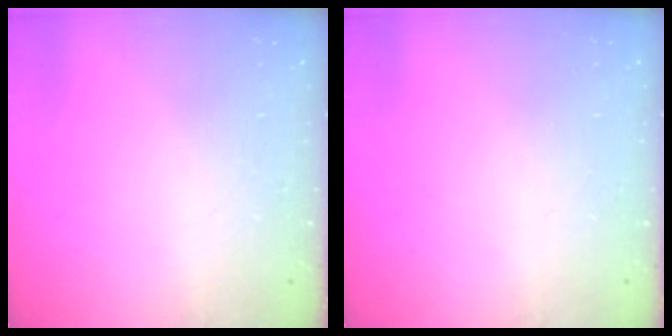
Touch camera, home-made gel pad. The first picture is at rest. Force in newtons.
{"total": 0.0}